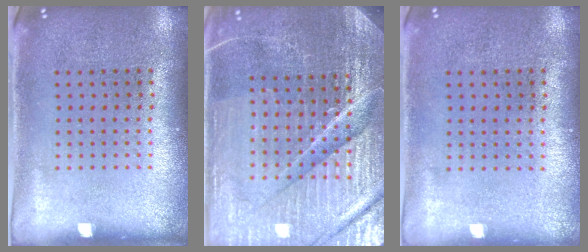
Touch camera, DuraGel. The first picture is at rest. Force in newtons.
{"total": 5.8, "press": 5.3, "slide": 2.4}
{"total": 0.0}